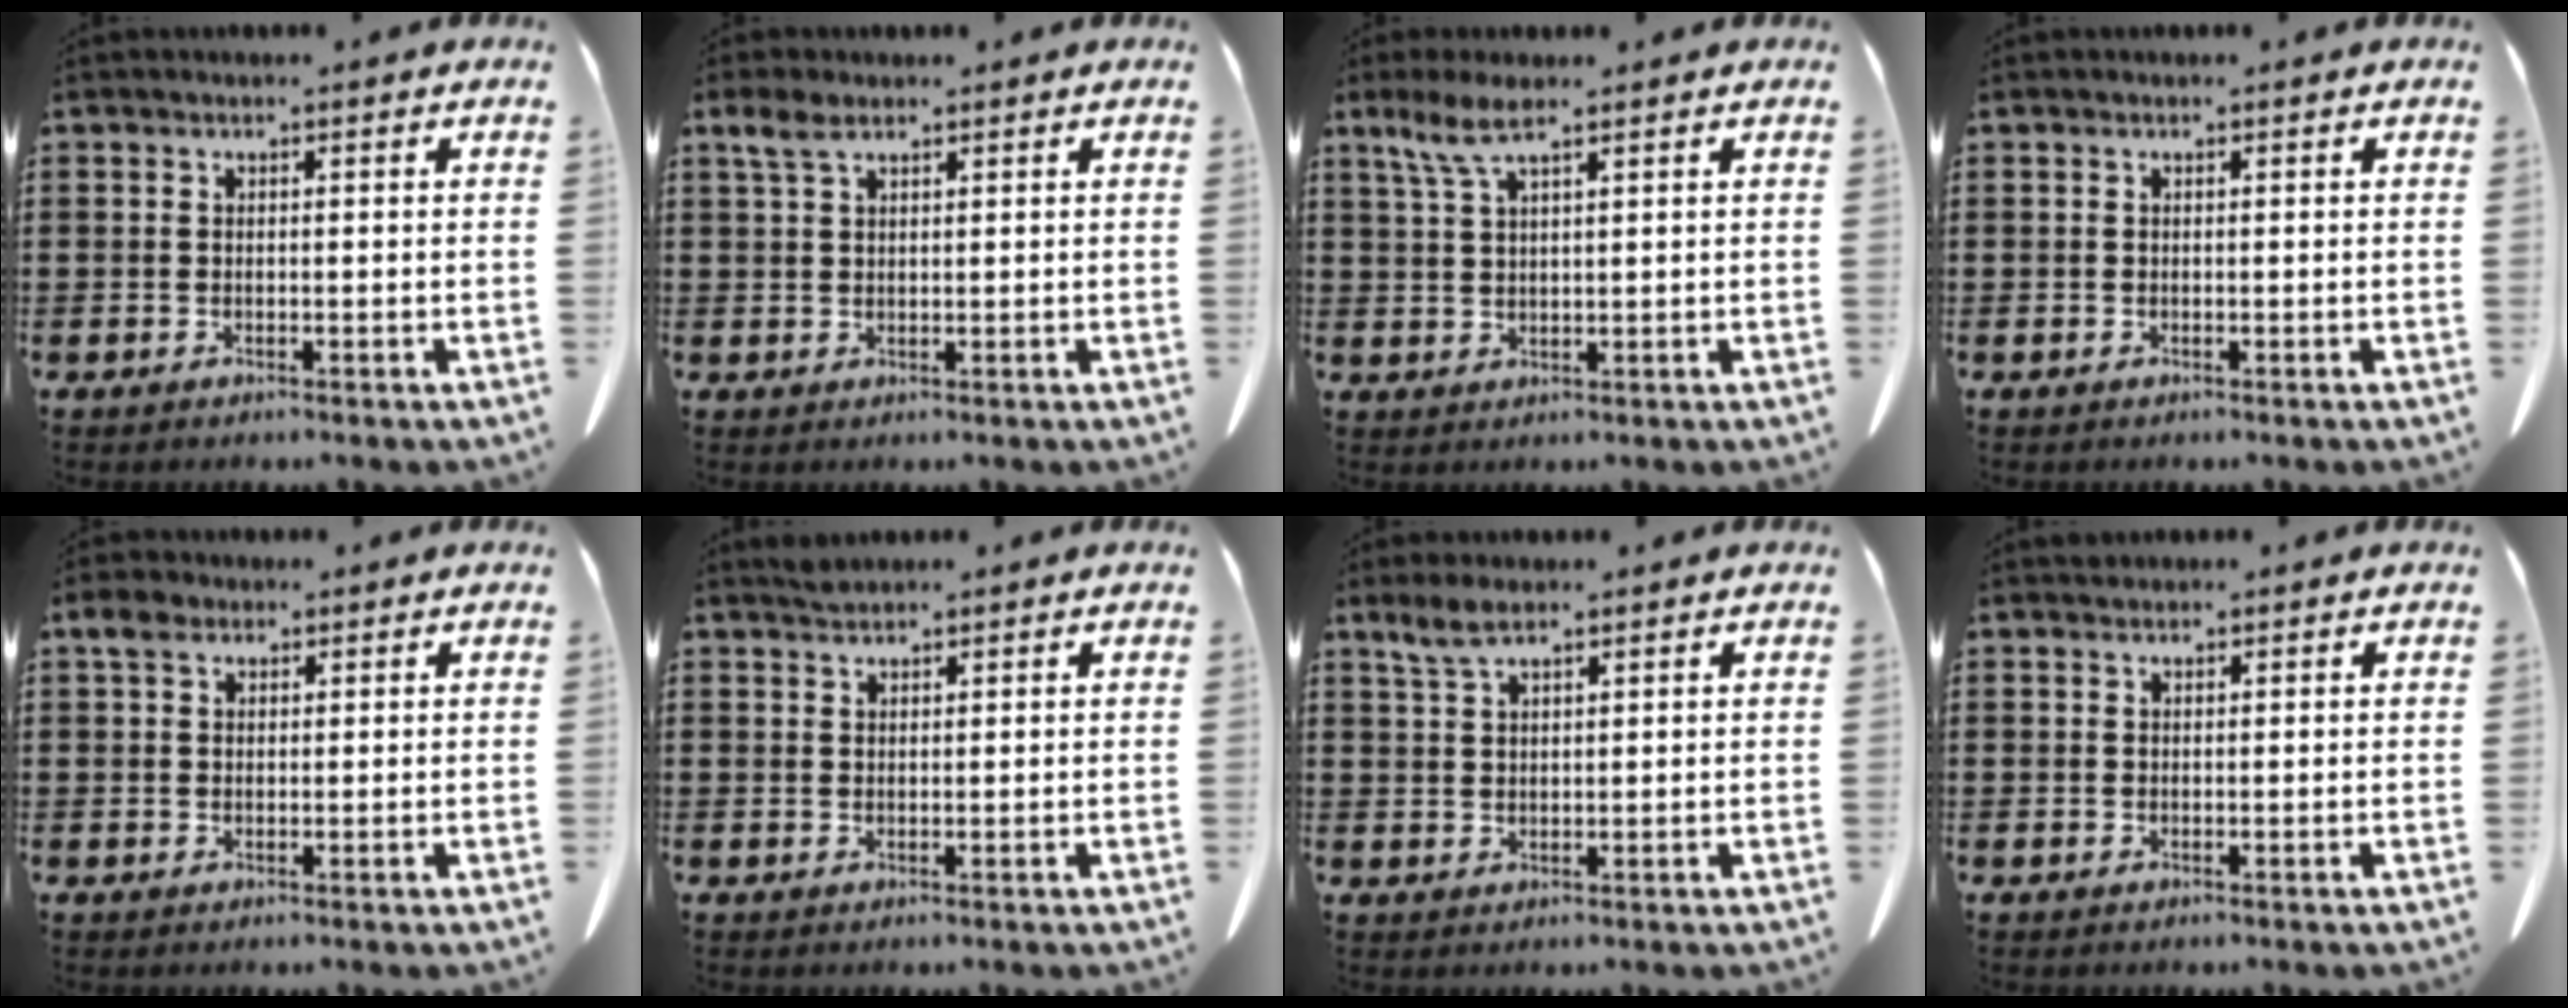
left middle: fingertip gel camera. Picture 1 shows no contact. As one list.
[{"total": 3.0, "force": [1.8, 1.2, 2.1], "torque": [-0.048, 0.004, 0.032]}, {"total": 4.8, "force": [3.0, 1.0, 3.6], "torque": [-0.078, 0.003, 0.054]}, {"total": 0.0}, {"total": 2.9, "force": [1.7, 1.8, 1.6], "torque": [-0.031, 0.006, 0.030]}, {"total": 1.4, "force": [1.2, 0.3, 0.5], "torque": [-0.012, 0.000, 0.024]}, {"total": 3.5, "force": [2.3, 1.1, 2.3], "torque": [-0.051, 0.003, 0.043]}, {"total": 0.5, "force": [0.4, 0.3, 0.1], "torque": [-0.004, 0.000, 0.009]}]